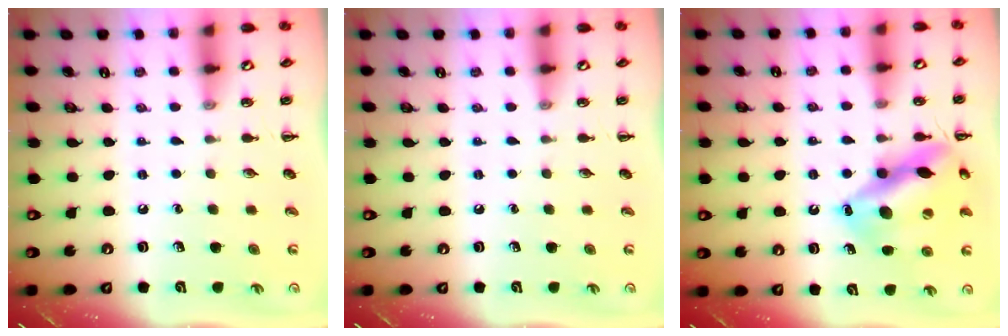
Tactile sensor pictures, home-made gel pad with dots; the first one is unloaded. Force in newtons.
{"total": 0.0}
{"total": 16.5, "press": 16.3, "slide": 2.4}